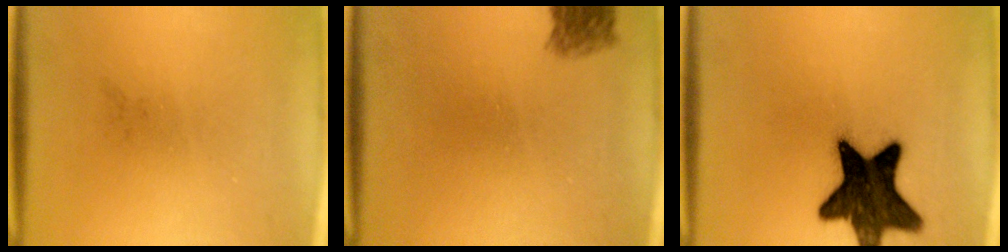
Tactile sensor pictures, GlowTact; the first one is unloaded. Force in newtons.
{"total": 2.6}
{"total": 16.1}